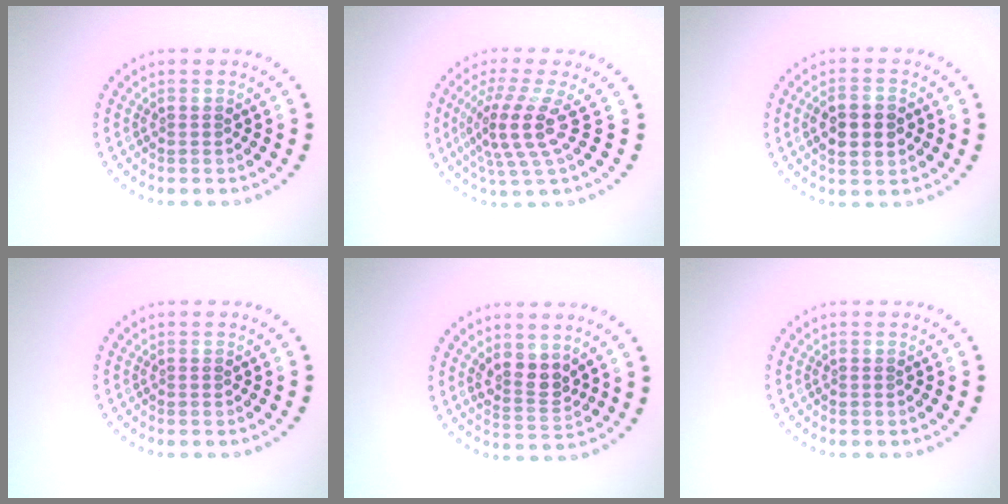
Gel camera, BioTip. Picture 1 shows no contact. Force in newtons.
{"total": 4.3, "press": 3.1, "slide": 3.0}
{"total": 3.4, "press": 3.4, "slide": 0.1}
{"total": 0.0}
{"total": 2.6, "press": 2.4, "slide": 1.2}
{"total": 0.0}